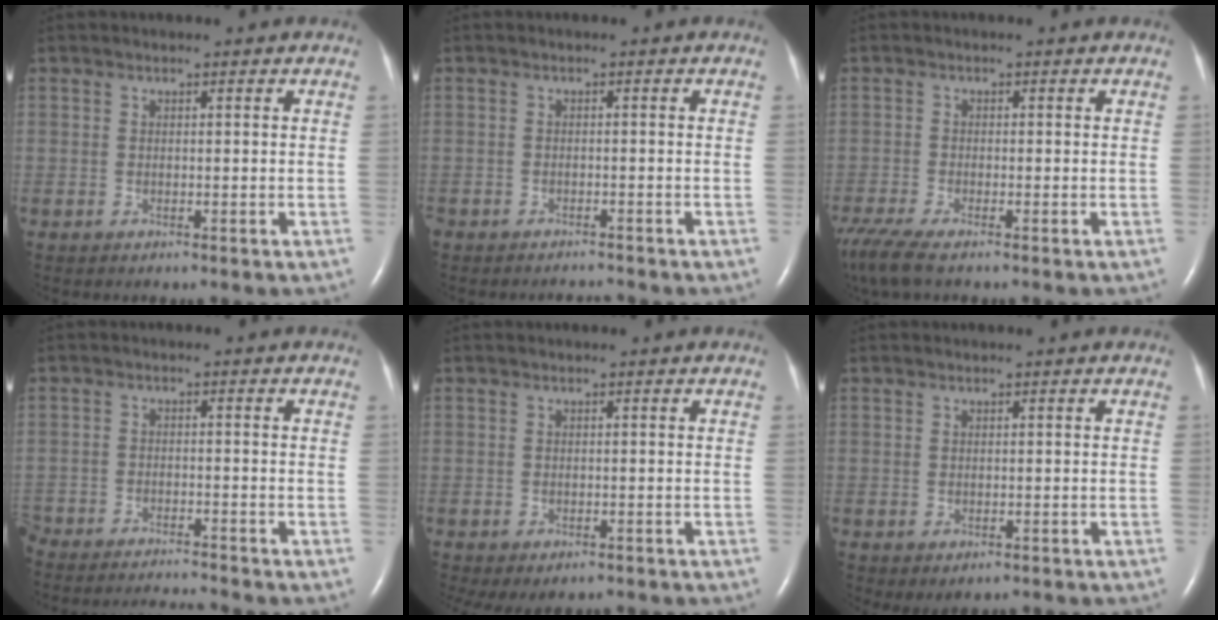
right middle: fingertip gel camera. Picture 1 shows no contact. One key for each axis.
{"total": 2.2, "fx": -2.2, "fy": 0.3, "fz": -0.1, "tx": 0.001, "ty": -0.009, "tz": -0.034}
{"total": 6.6, "fx": -5.1, "fy": 0.9, "fz": 4.1, "tx": -0.089, "ty": -0.020, "tz": -0.098}
{"total": 9.8, "fx": -9.5, "fy": 0.1, "fz": 2.3, "tx": -0.040, "ty": -0.005, "tz": -0.151}
{"total": 4.3, "fx": -3.2, "fy": 2.1, "fz": 2.0, "tx": -0.023, "ty": -0.004, "tz": -0.042}
{"total": 1.6, "fx": -0.8, "fy": 0.9, "fz": 1.1, "tx": -0.015, "ty": -0.004, "tz": -0.003}